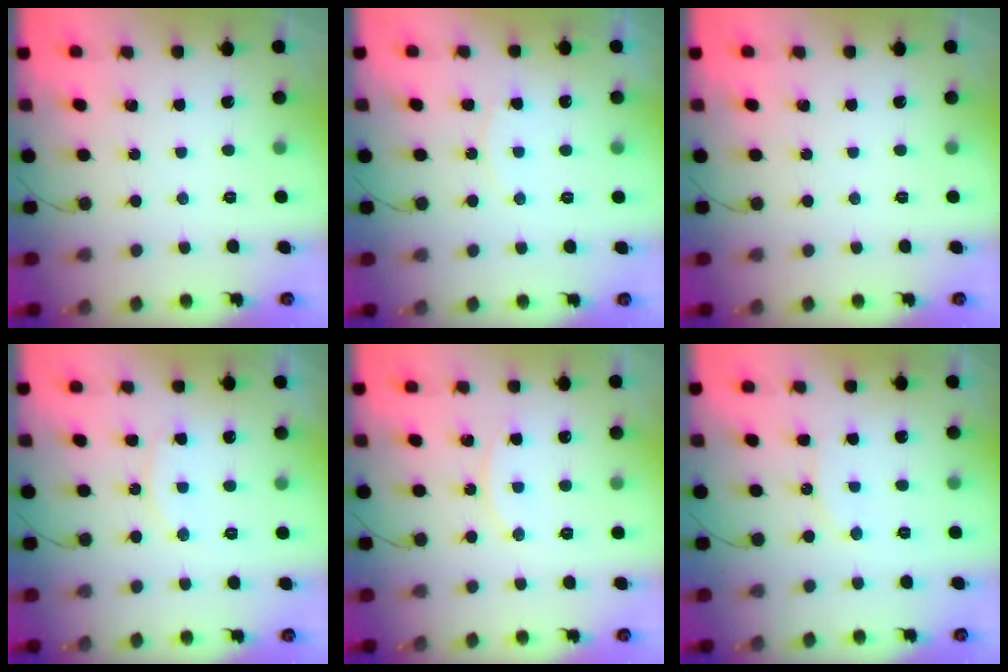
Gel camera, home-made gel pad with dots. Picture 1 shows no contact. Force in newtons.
{"total": 4.9, "press": 4.8, "slide": 0.5}
{"total": 0.0}
{"total": 8.9, "press": 8.9, "slide": 0.7}
{"total": 8.6, "press": 8.6, "slide": 0.5}
{"total": 6.8, "press": 6.8, "slide": 0.5}